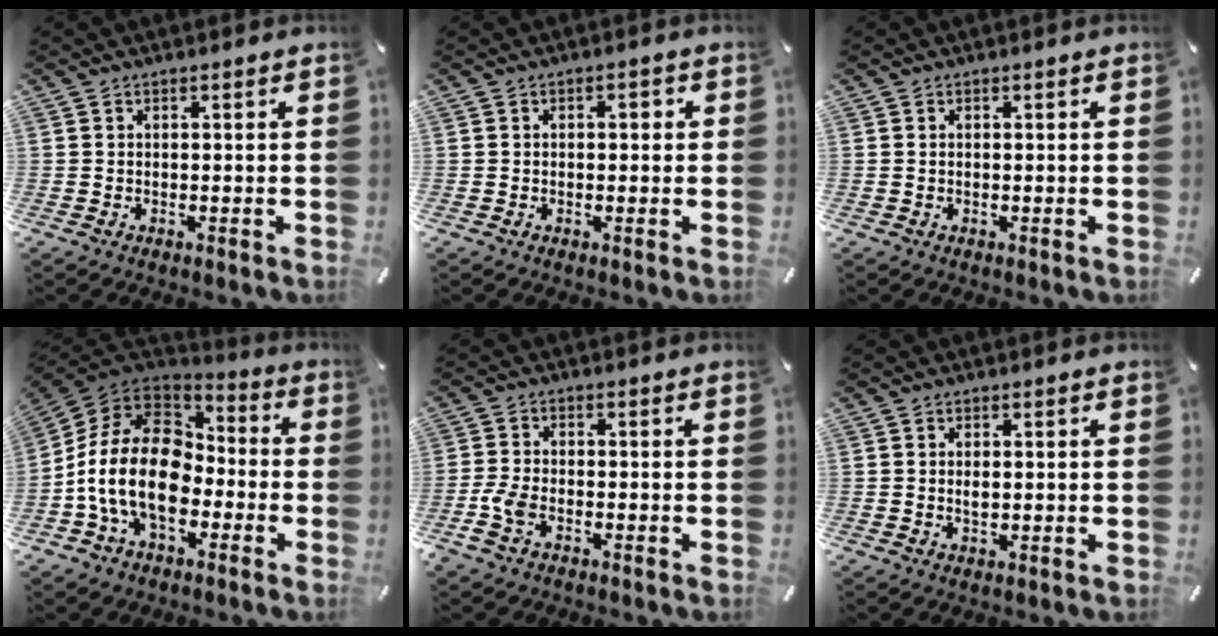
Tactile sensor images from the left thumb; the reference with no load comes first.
{"total": 1.9, "force": [0.0, 1.1, 1.6], "torque": [-0.022, 0.005, -0.005]}
{"total": 0.0}
{"total": 19.0, "force": [-4.7, 13.3, 12.8], "torque": [-0.267, 0.029, -0.078]}
{"total": 4.3, "force": [-2.1, 2.3, 3.0], "torque": [-0.066, 0.004, -0.041]}
{"total": 1.9, "force": [0.2, 1.0, 1.6], "torque": [-0.033, 0.002, 0.002]}